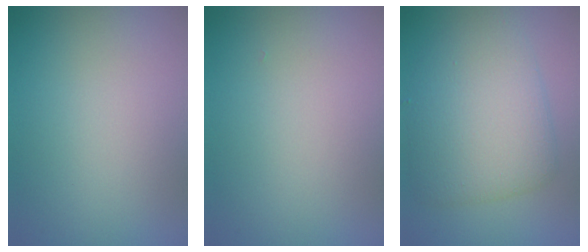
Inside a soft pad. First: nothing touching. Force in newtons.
{"total": 0.0}
{"total": 6.0, "press": 6.0, "slide": 0.2}